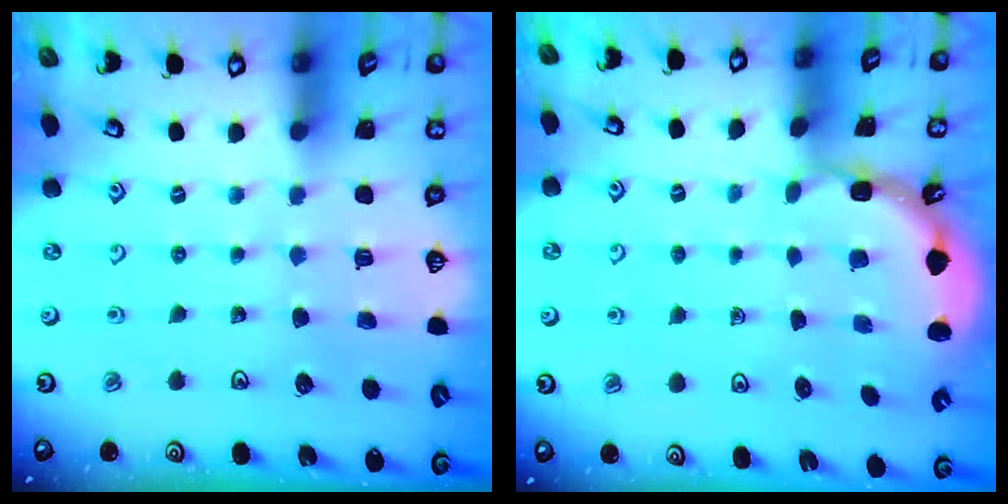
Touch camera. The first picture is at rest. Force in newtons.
{"total": 1.9, "press": 1.8, "slide": 0.6}